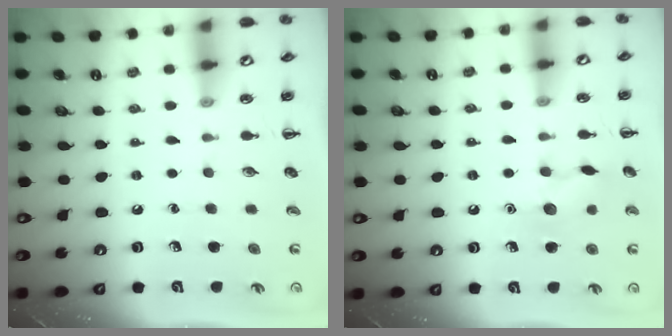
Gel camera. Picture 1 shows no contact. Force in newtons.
{"total": 9.3, "press": 9.3, "slide": 0.9}